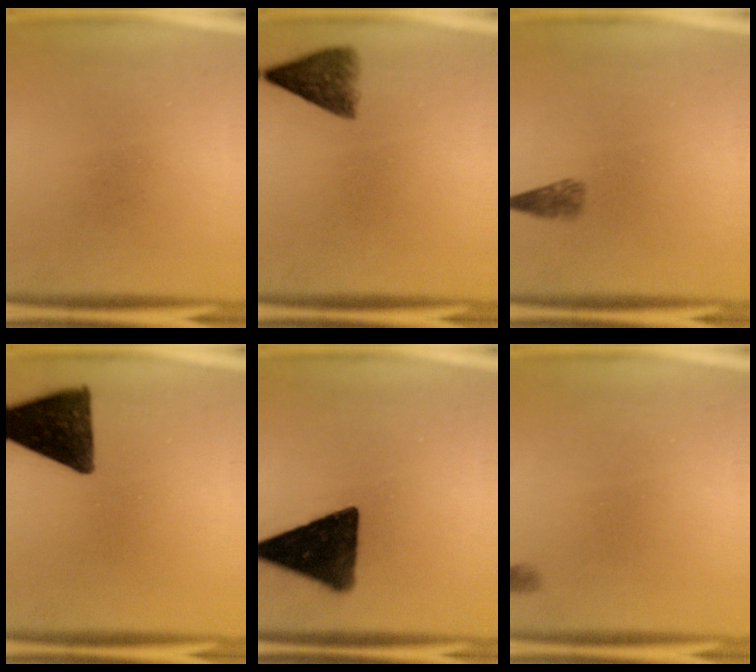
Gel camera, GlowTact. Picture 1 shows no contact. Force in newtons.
{"total": 5.5}
{"total": 1.9}
{"total": 13.0}
{"total": 14.6}
{"total": 0.7}